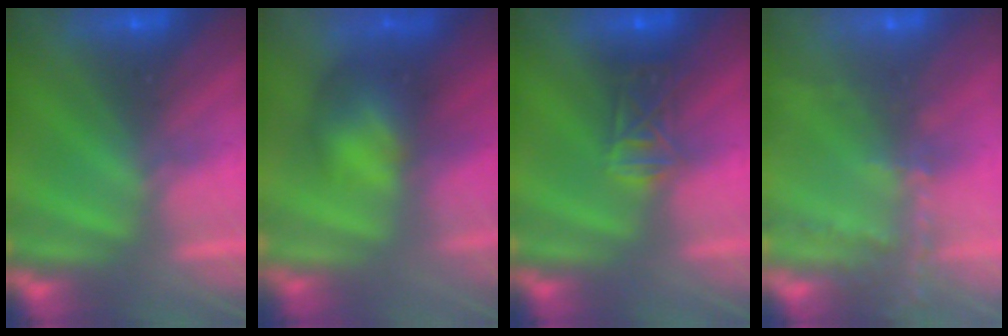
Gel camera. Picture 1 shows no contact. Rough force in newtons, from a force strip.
{"total": 9.7}
{"total": 2.6}
{"total": 9.1}